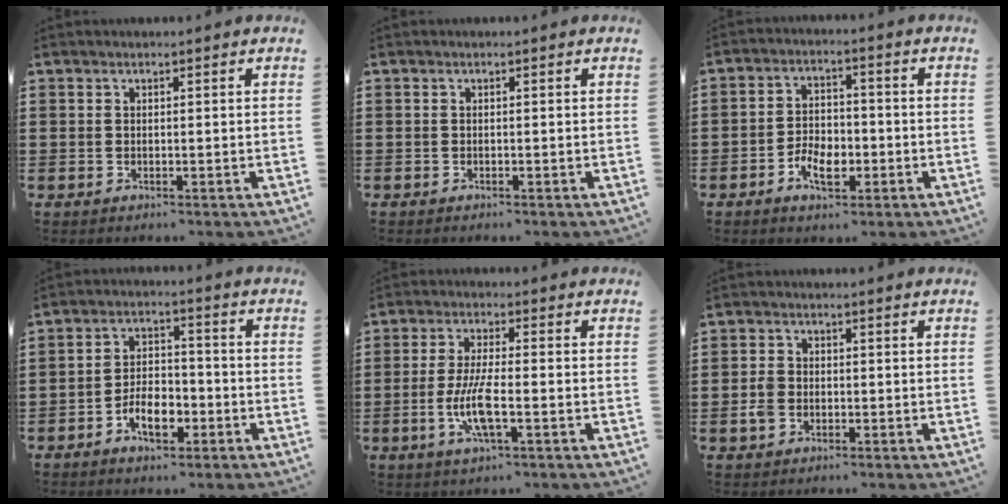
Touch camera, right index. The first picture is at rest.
{"total": 0.0}
{"total": 5.3, "force": [-2.3, 3.1, 3.6], "torque": [-0.060, 0.004, -0.044]}
{"total": 6.4, "force": [-3.2, 3.4, 4.4], "torque": [-0.078, 0.006, -0.062]}
{"total": 7.1, "force": [-2.1, 1.6, 6.6], "torque": [-0.143, -0.011, -0.045]}
{"total": 2.8, "force": [-0.9, 2.2, 1.6], "torque": [-0.047, -0.002, -0.021]}